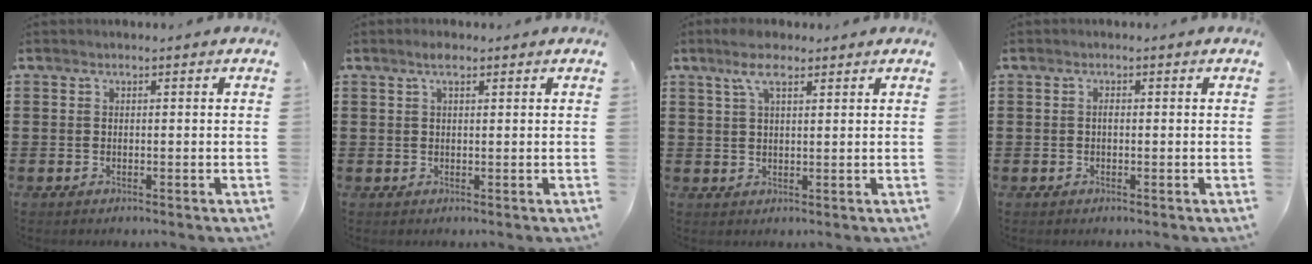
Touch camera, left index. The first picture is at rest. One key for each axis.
{"total": 2.0, "fx": 1.1, "fy": 0.6, "fz": 1.6, "tx": -0.033, "ty": 0.005, "tz": 0.018}
{"total": 5.3, "fx": 3.1, "fy": 1.7, "fz": 3.8, "tx": -0.083, "ty": 0.007, "tz": 0.056}
{"total": 0.8, "fx": 0.0, "fy": 0.4, "fz": 0.6, "tx": -0.014, "ty": 0.000, "tz": 0.000}